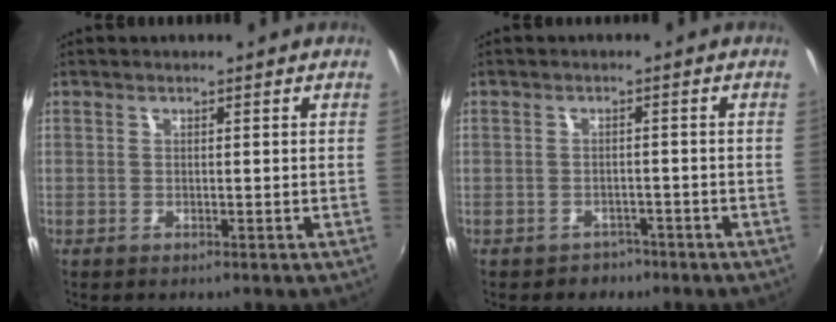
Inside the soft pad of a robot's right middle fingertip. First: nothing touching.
{"total": 3.1, "force": [-2.1, 2.3, 0.2], "torque": [-0.013, 0.001, -0.027]}